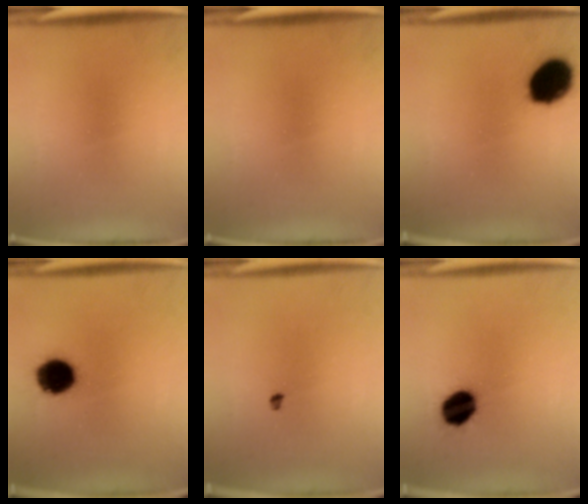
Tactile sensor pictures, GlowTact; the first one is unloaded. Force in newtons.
{"total": 0.0}
{"total": 13.7}
{"total": 11.5}
{"total": 1.1}
{"total": 9.8}